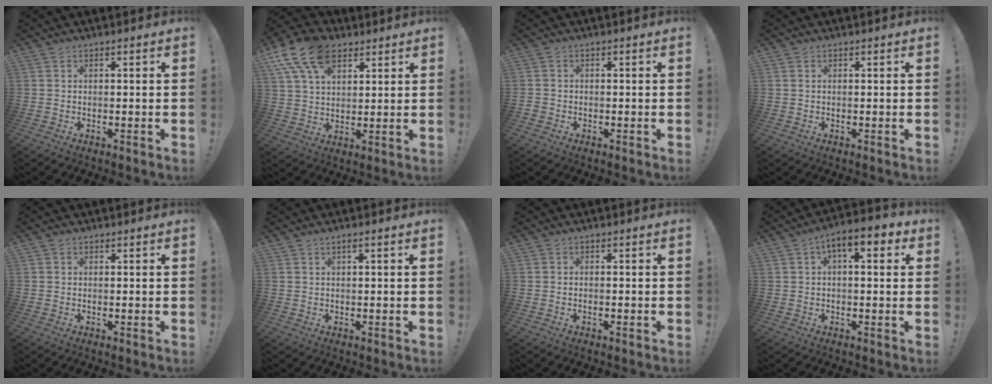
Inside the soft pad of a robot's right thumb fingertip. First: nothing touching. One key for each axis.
{"total": 14.8, "fx": 8.2, "fy": 8.8, "fz": 8.5, "tx": -0.161, "ty": -0.028, "tz": 0.153}
{"total": 1.1, "fx": -0.7, "fy": 0.8, "fz": 0.4, "tx": -0.005, "ty": 0.004, "tz": -0.013}
{"total": 0.5, "fx": 0.3, "fy": 0.3, "fz": 0.4, "tx": -0.008, "ty": 0.000, "tz": 0.006}
{"total": 0.0}
{"total": 1.5, "fx": 0.6, "fy": 0.0, "fz": 1.4, "tx": -0.019, "ty": -0.003, "tz": 0.008}
{"total": 0.5, "fx": -0.3, "fy": 0.3, "fz": 0.3, "tx": -0.005, "ty": 0.001, "tz": -0.006}
{"total": 7.5, "fx": 2.8, "fy": 2.8, "fz": 6.4, "tx": -0.088, "ty": -0.011, "tz": 0.045}